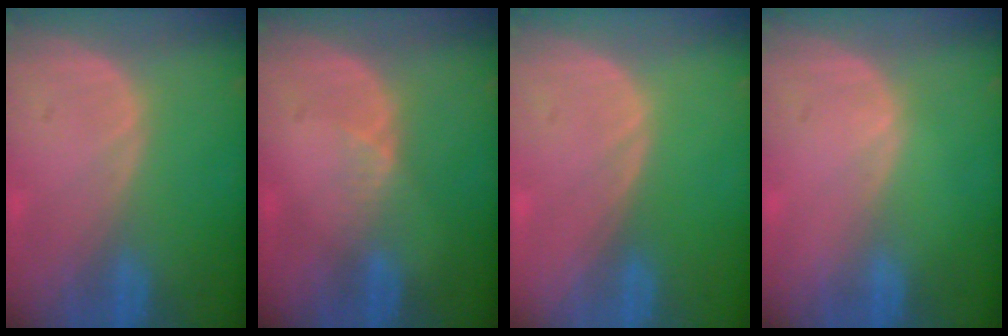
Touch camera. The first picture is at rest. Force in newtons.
{"total": 2.0, "press": 1.6, "slide": 1.3}
{"total": 0.0}
{"total": 0.0}